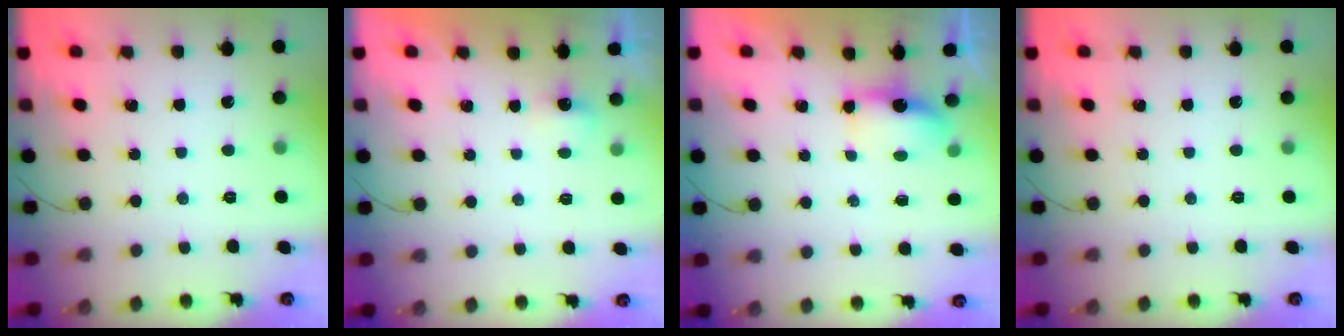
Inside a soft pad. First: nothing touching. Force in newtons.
{"total": 2.2, "press": 2.2, "slide": 0.5}
{"total": 5.2, "press": 5.1, "slide": 0.5}
{"total": 0.0}